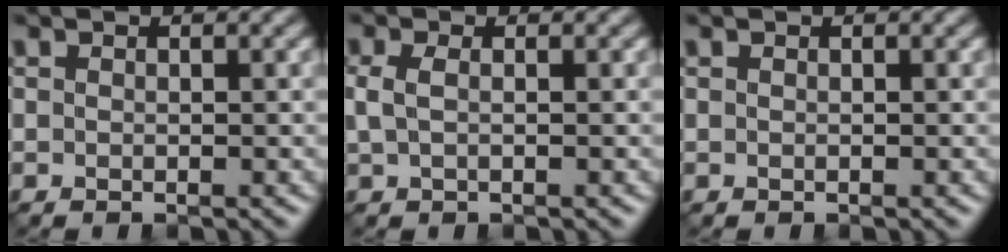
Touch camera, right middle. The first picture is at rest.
{"total": 1.6, "force": [0.2, 0.7, 1.3], "torque": [-0.038, 0.004, 0.003]}
{"total": 0.0}